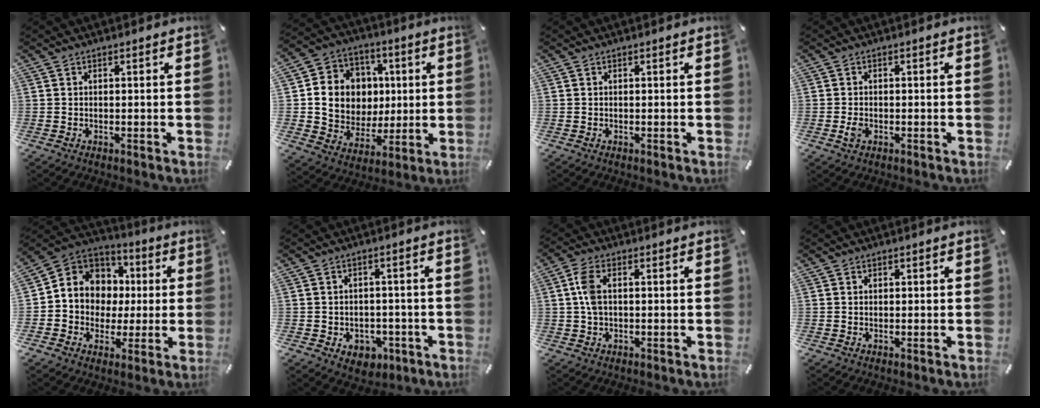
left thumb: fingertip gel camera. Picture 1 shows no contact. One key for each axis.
{"total": 13.2, "fx": 1.3, "fy": 12.6, "fz": 3.8, "tx": -0.060, "ty": -0.004, "tz": 0.040}
{"total": 0.0}
{"total": 1.9, "fx": -0.6, "fy": 1.3, "fz": 1.2, "tx": -0.028, "ty": 0.000, "tz": -0.012}
{"total": 9.7, "fx": 1.0, "fy": 9.5, "fz": 1.3, "tx": -0.036, "ty": -0.020, "tz": 0.026}
{"total": 5.1, "fx": -1.5, "fy": 4.4, "fz": 1.9, "tx": -0.018, "ty": 0.010, "tz": -0.026}
{"total": 5.1, "fx": 0.7, "fy": 2.9, "fz": 4.2, "tx": -0.099, "ty": 0.004, "tz": 0.008}
{"total": 0.6, "fx": 0.2, "fy": 0.6, "fz": 0.1, "tx": 0.000, "ty": 0.004, "tz": 0.002}